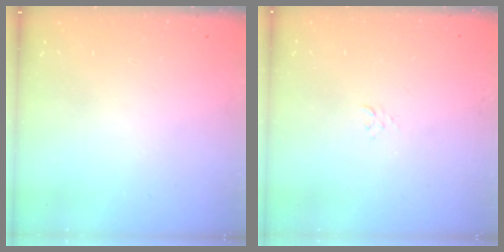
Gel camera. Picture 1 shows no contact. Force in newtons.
{"total": 3.1, "press": 3.1, "slide": 0.2}